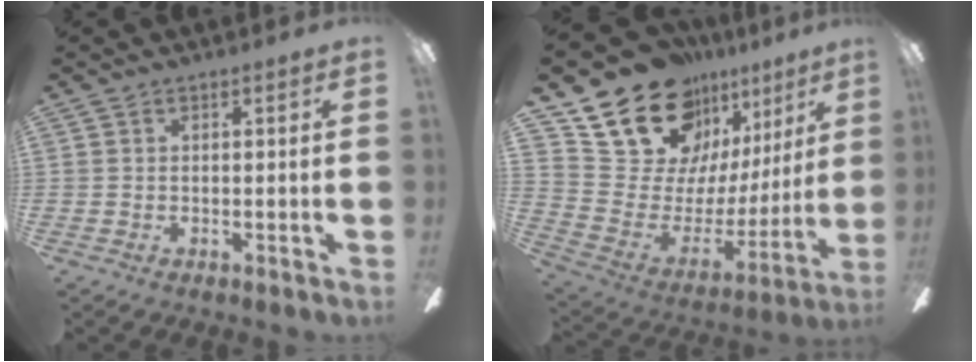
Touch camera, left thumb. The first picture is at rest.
{"total": 20.1, "force": [15.4, 10.8, 6.9], "torque": [-0.123, -0.120, 0.294]}